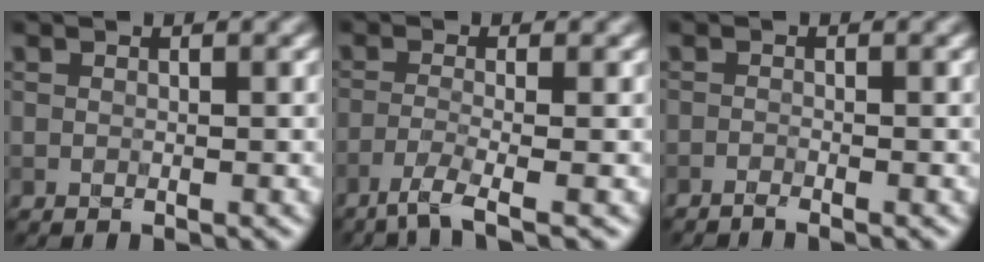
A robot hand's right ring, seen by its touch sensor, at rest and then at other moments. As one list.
[{"total": 3.3, "force": [-2.2, 0.4, 2.4], "torque": [-0.044, -0.003, -0.058]}, {"total": 1.5, "force": [-1.3, 0.0, 0.6], "torque": [-0.019, 0.000, -0.029]}]